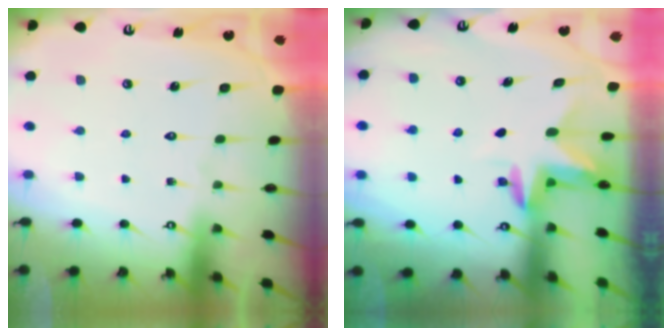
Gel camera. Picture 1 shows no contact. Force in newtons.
{"total": 3.4, "press": 3.4, "slide": 0.4}